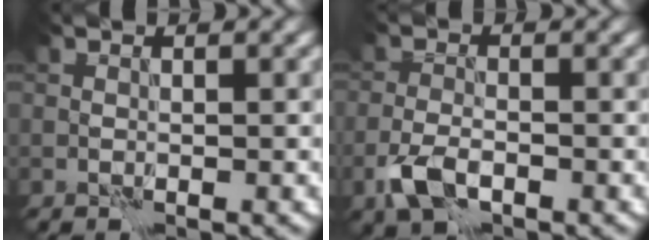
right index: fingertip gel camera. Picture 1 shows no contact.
{"total": 3.1, "force": [-1.8, 1.4, 2.1], "torque": [-0.043, -0.005, -0.039]}